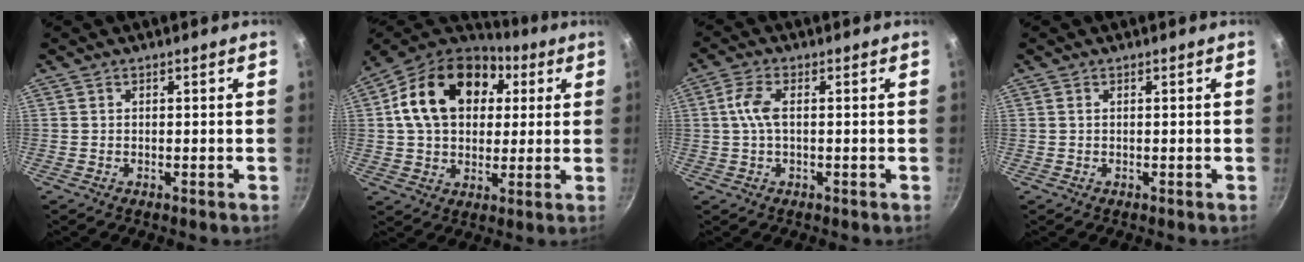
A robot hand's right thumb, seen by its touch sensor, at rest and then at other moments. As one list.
[{"total": 21.3, "force": [5.4, 15.3, 13.8], "torque": [-0.224, 0.021, 0.081]}, {"total": 4.6, "force": [0.3, 2.0, 4.2], "torque": [-0.097, 0.010, 0.001]}, {"total": 0.0}]